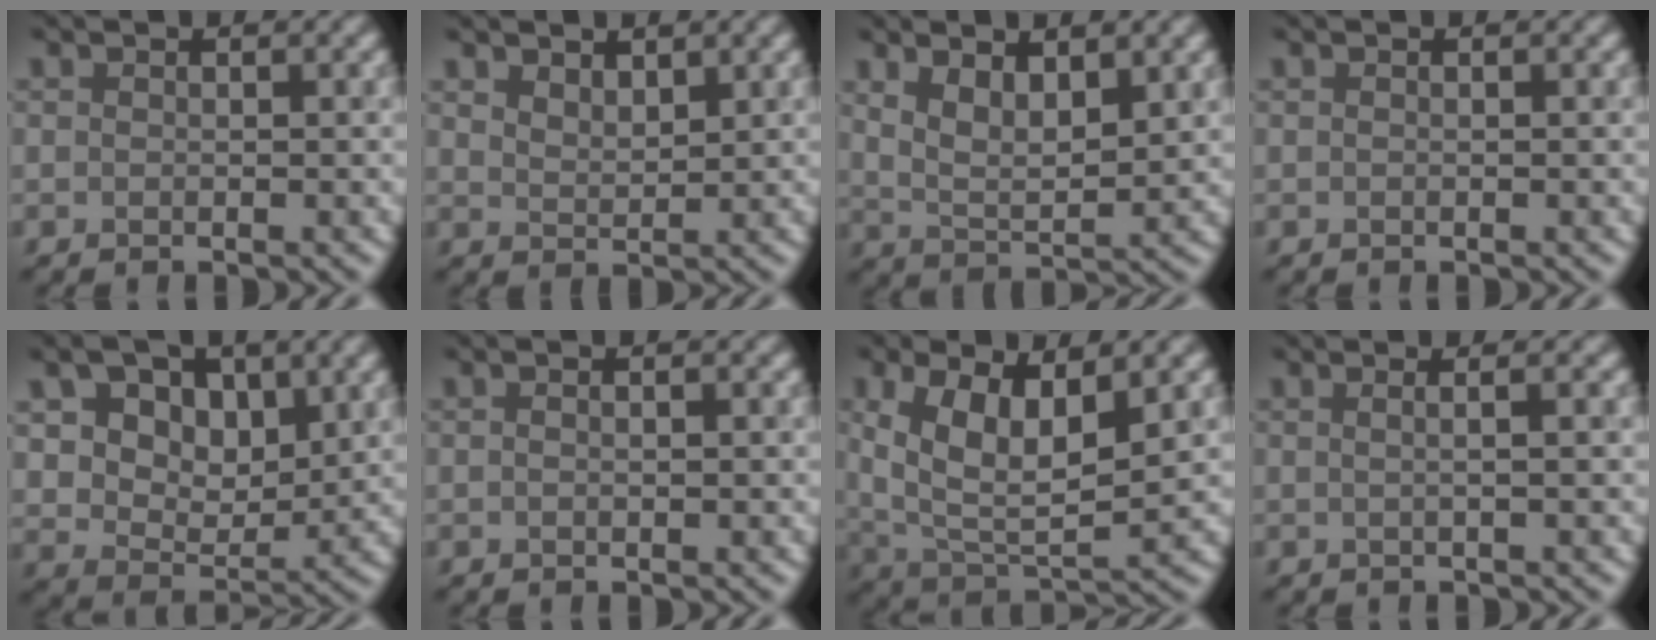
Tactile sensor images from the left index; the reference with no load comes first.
{"total": 2.1, "force": [1.6, 0.9, 1.0], "torque": [-0.021, -0.003, 0.035]}
{"total": 4.9, "force": [2.3, 1.8, 3.9], "torque": [-0.079, -0.009, 0.044]}
{"total": 0.0}
{"total": 8.7, "force": [3.6, 5.3, 5.8], "torque": [-0.106, 0.001, 0.058]}
{"total": 2.4, "force": [0.7, 1.3, 1.9], "torque": [-0.015, 0.017, -0.013]}
{"total": 8.6, "force": [2.1, 3.8, 7.4], "torque": [-0.154, -0.005, 0.037]}
{"total": 3.0, "force": [0.8, 1.5, 2.5], "torque": [-0.013, 0.015, -0.021]}